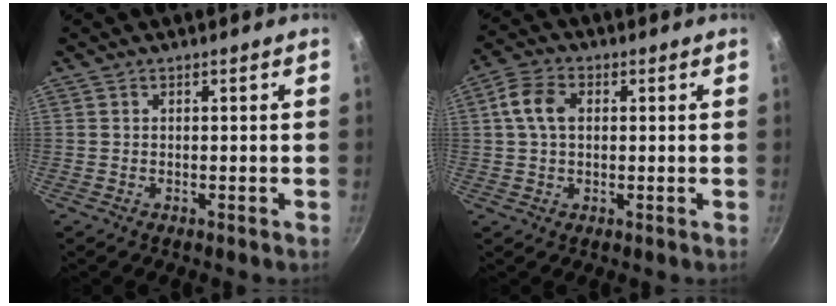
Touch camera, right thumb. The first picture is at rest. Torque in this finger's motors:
{"motor_torque": [-0.65, 0.92, 0.24, -0.16, 0.07]}